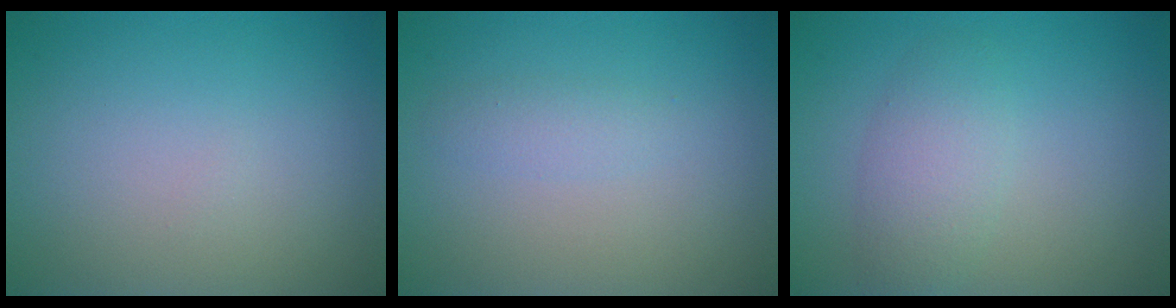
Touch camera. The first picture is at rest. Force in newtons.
{"total": 1.1, "press": 1.1, "slide": 0.0}
{"total": 3.0, "press": 3.0, "slide": 0.1}